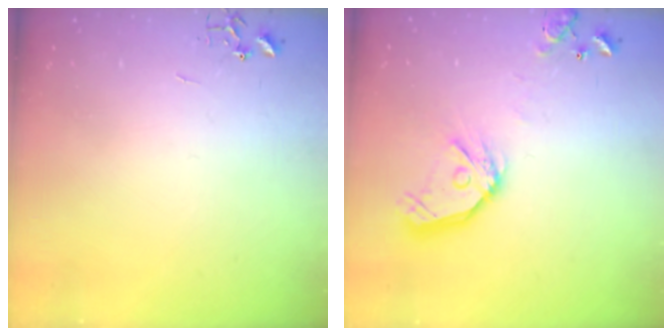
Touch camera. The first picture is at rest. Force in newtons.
{"total": 15.3, "press": 15.1, "slide": 2.1}